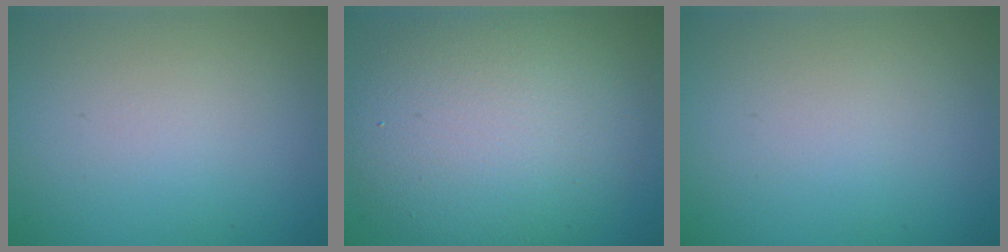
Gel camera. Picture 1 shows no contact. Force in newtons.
{"total": 9.7, "press": 9.7, "slide": 0.7}
{"total": 0.0}